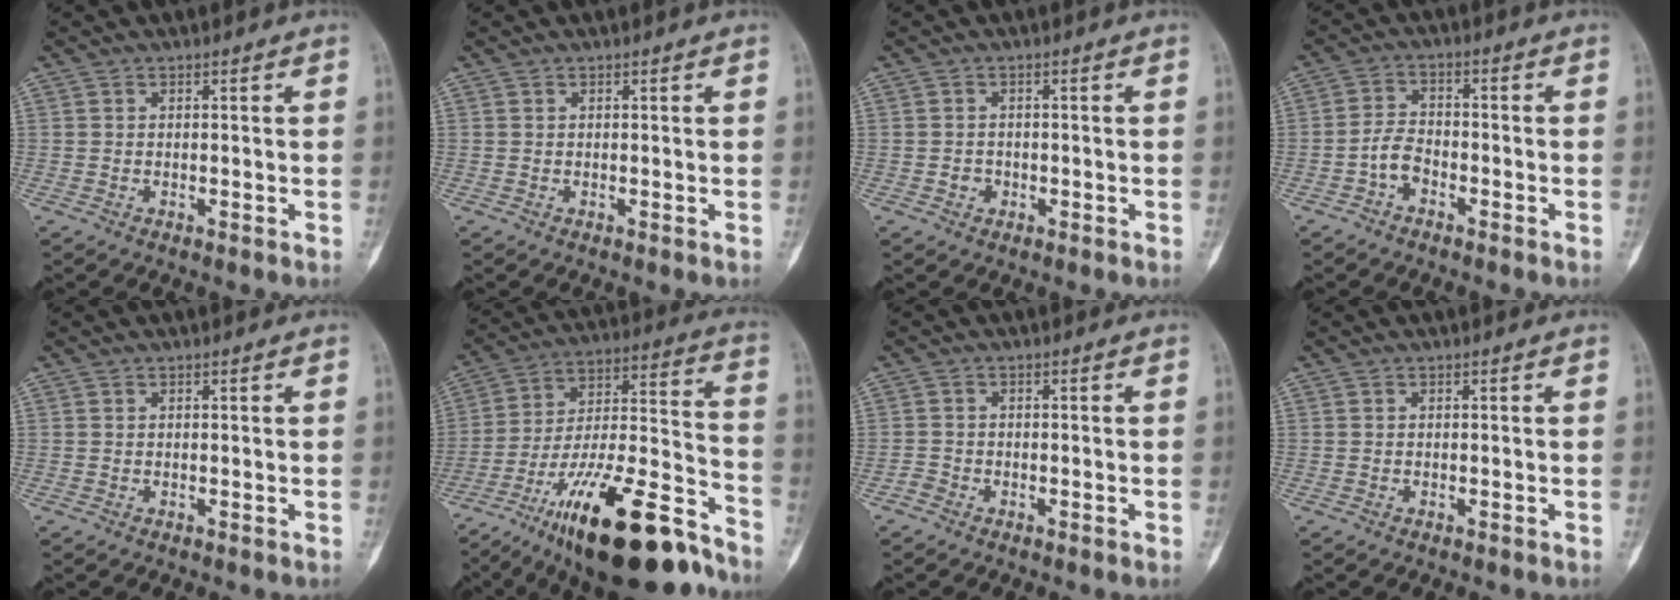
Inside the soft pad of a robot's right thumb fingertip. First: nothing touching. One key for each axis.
{"total": 0.0}
{"total": 2.0, "fx": -0.8, "fy": 1.8, "fz": 0.5, "tx": 0.006, "ty": 0.009, "tz": -0.015}
{"total": 4.5, "fx": -2.4, "fy": 2.8, "fz": 2.5, "tx": -0.036, "ty": 0.025, "tz": -0.051}
{"total": 0.0}
{"total": 28.7, "fx": -19.2, "fy": 8.4, "fz": 19.6, "tx": -0.271, "ty": 0.086, "tz": -0.317}
{"total": 1.7, "fx": -1.2, "fy": 1.1, "fz": 0.3, "tx": 0.001, "ty": 0.004, "tz": -0.030}
{"total": 0.0}